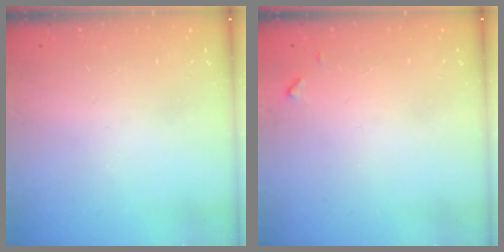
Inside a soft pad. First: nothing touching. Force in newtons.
{"total": 4.6, "press": 4.6, "slide": 0.3}